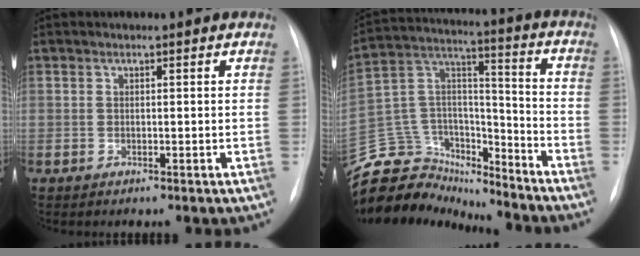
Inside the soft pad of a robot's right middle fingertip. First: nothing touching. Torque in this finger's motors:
{"motor_torque": [0.28, -0.26, 0.01, -0.05]}